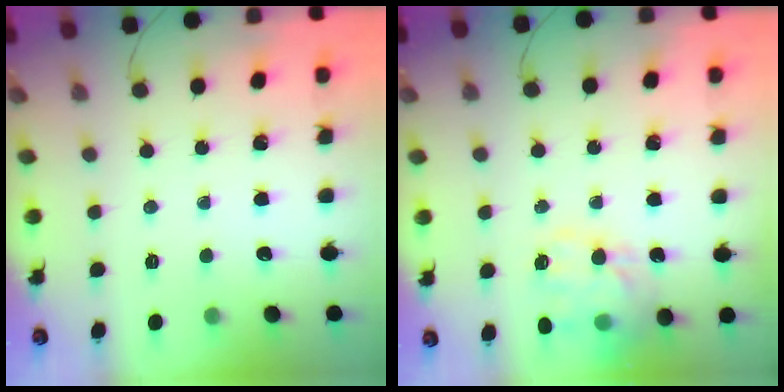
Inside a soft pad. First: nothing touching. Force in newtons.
{"total": 17.6, "press": 17.3, "slide": 2.9}